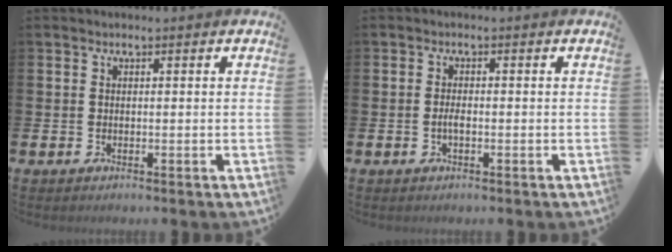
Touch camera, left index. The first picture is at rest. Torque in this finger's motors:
{"motor_torque": [0.37, 0.28, 0.03, 0.05]}